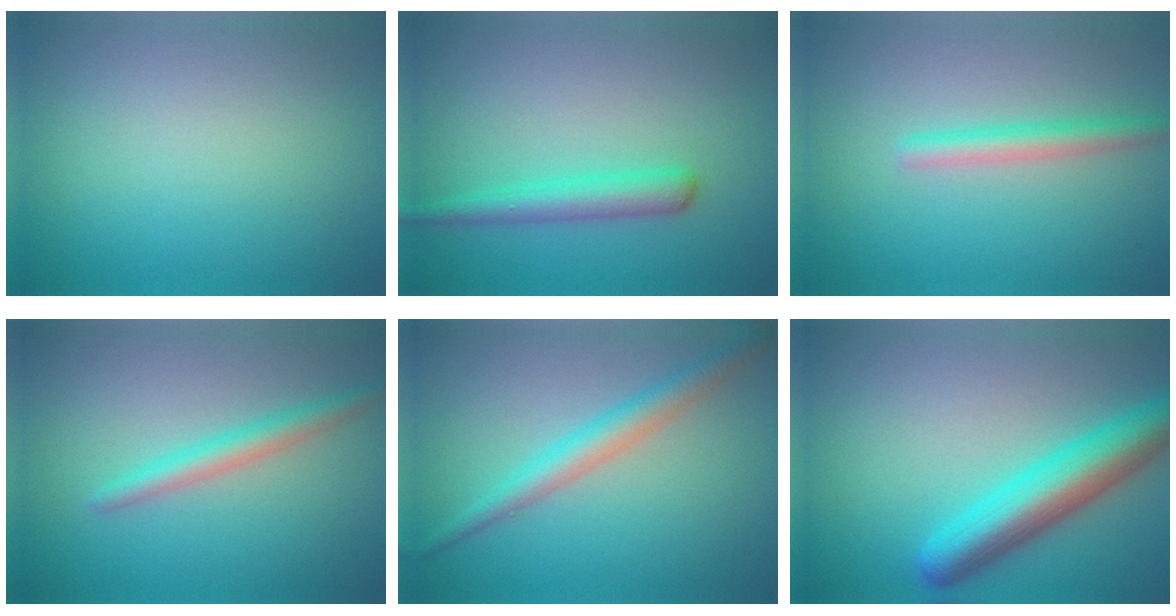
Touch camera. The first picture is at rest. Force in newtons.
{"total": 2.8, "press": 2.8, "slide": 0.1}
{"total": 2.3, "press": 2.3, "slide": 0.1}
{"total": 2.4, "press": 2.4, "slide": 0.0}
{"total": 3.2, "press": 3.2, "slide": 0.0}
{"total": 6.6, "press": 6.5, "slide": 0.2}